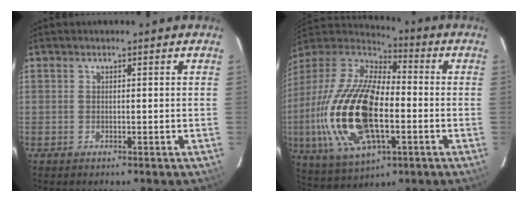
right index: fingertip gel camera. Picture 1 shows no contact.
{"total": 25.5, "force": [-4.6, 11.6, 22.2], "torque": [-0.476, -0.019, -0.080]}